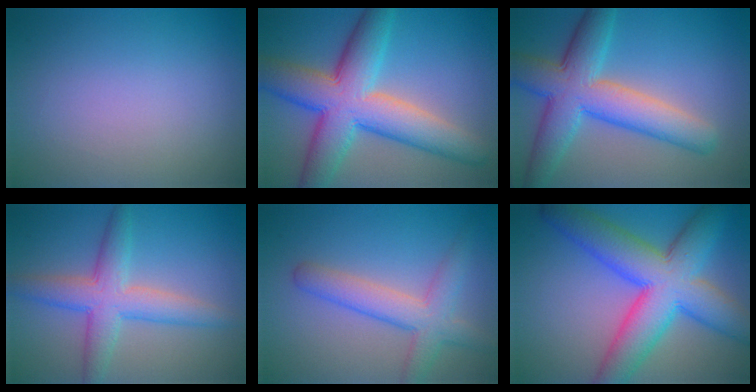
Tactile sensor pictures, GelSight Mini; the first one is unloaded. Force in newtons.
{"total": 10.5, "press": 10.5, "slide": 0.7}
{"total": 8.5, "press": 8.5, "slide": 0.6}
{"total": 5.2, "press": 5.2, "slide": 0.1}
{"total": 4.4, "press": 4.4, "slide": 0.1}
{"total": 10.8, "press": 10.8, "slide": 0.2}